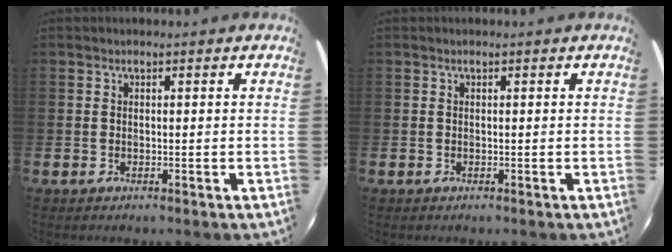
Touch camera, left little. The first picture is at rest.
{"total": 0.0}